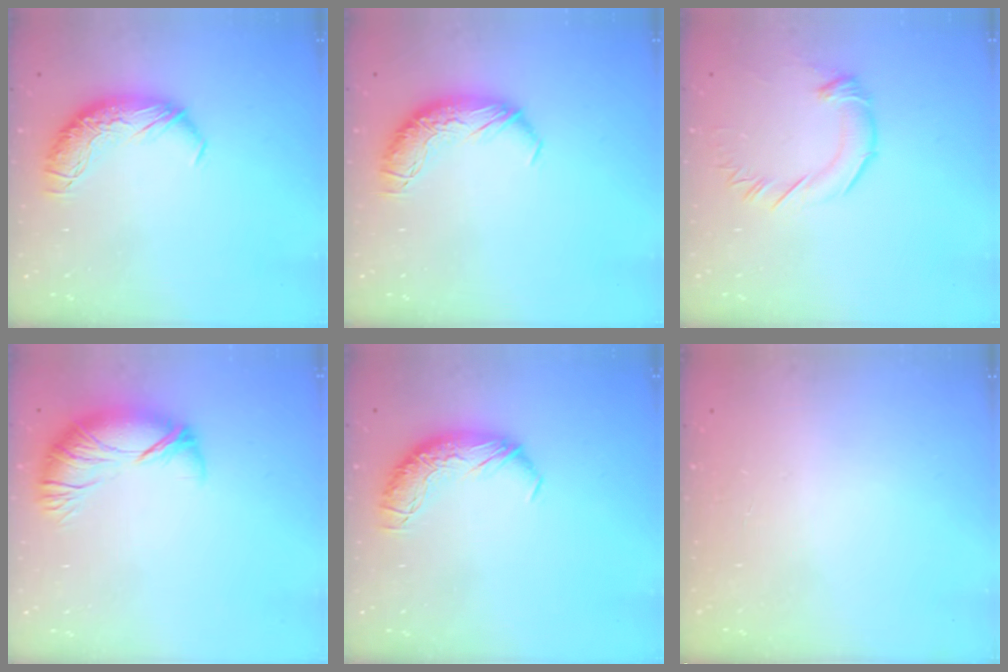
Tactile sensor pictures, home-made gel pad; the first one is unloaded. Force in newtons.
{"total": 0.0}
{"total": 2.5, "press": 2.4, "slide": 0.7}
{"total": 2.6, "press": 1.6, "slide": 2.0}
{"total": 0.0}
{"total": 12.0, "press": 11.9, "slide": 0.4}